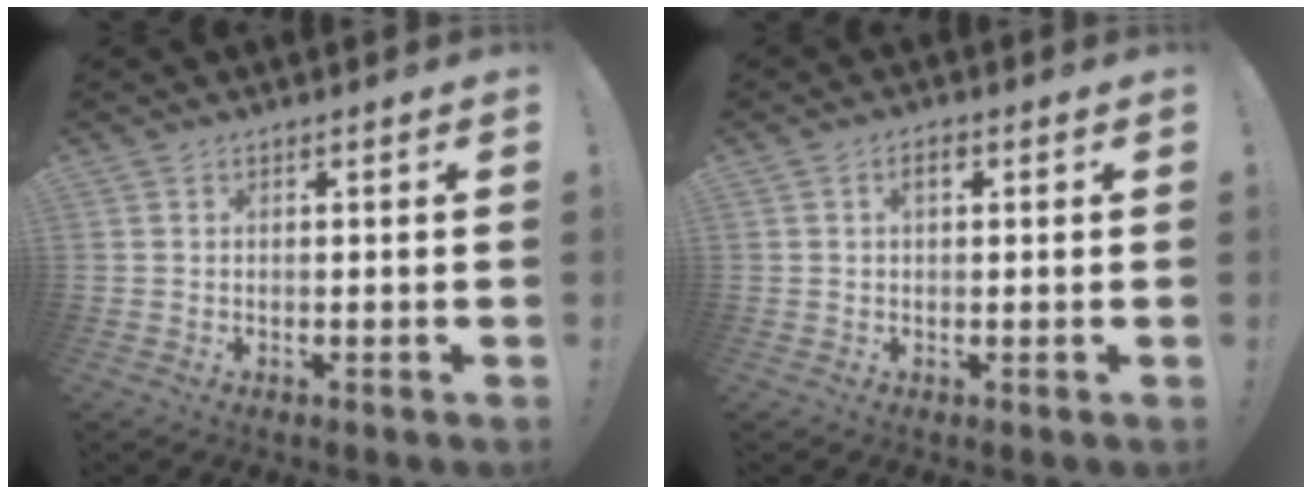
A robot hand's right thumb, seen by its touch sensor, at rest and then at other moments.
{"total": 2.4, "force": [0.8, 1.2, 1.9], "torque": [-0.032, 0.004, 0.009]}